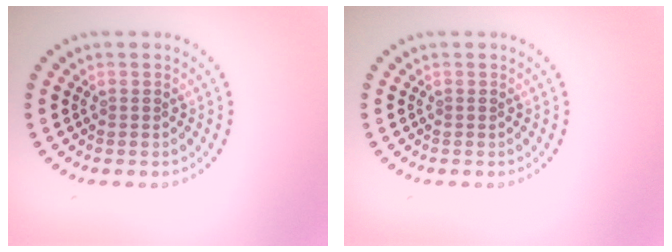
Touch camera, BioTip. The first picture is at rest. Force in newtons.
{"total": 0.0}